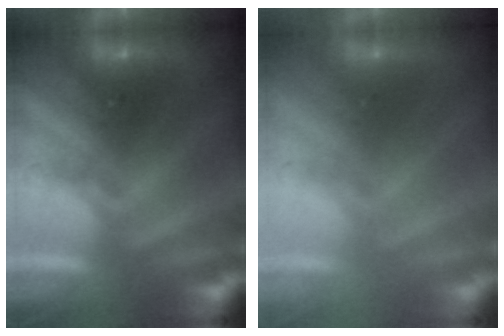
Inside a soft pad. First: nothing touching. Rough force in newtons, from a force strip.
{"total": 2.3}